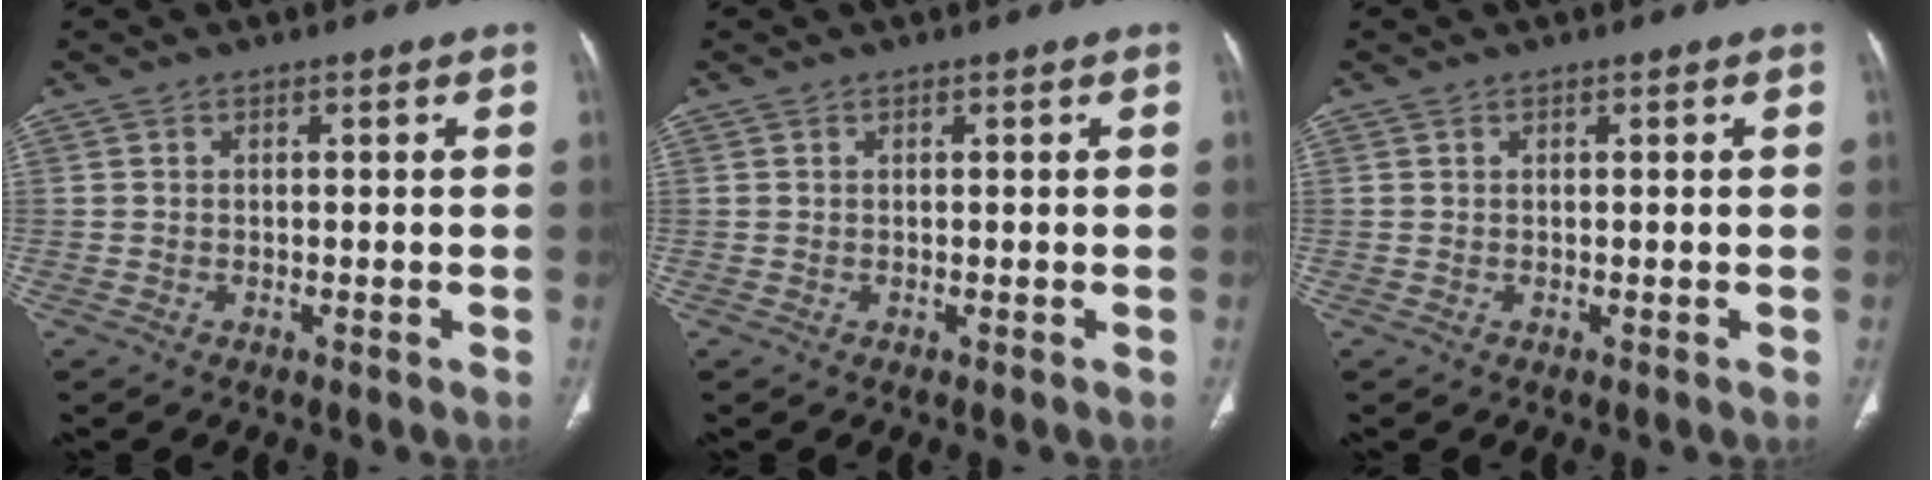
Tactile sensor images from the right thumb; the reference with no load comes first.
{"total": 0.0}
{"total": 0.0}